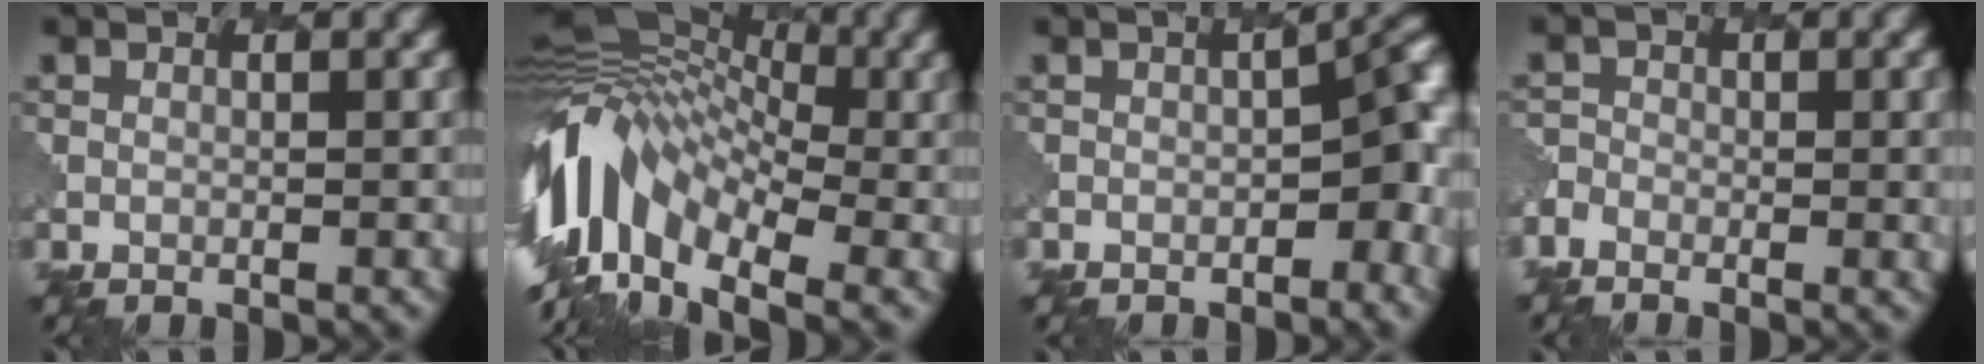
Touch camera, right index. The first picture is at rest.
{"total": 13.1, "force": [-1.8, 8.4, 9.9], "torque": [-0.212, 0.023, -0.046]}
{"total": 6.2, "force": [-2.2, 2.8, 5.1], "torque": [-0.038, 0.005, -0.028]}
{"total": 3.5, "force": [-1.8, 1.8, 2.4], "torque": [-0.041, -0.008, -0.035]}